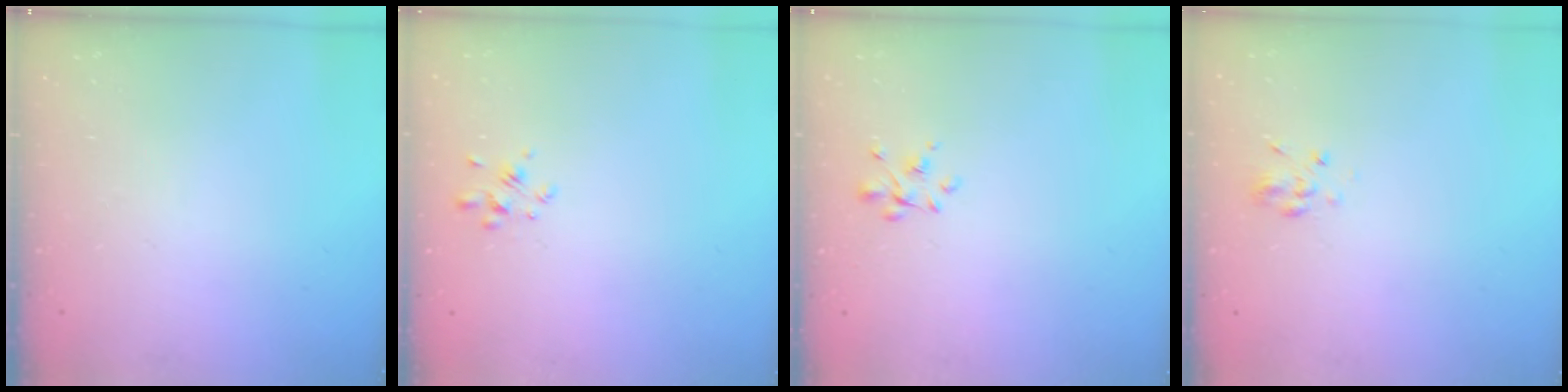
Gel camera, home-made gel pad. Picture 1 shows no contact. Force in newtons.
{"total": 2.1, "press": 2.0, "slide": 0.9}
{"total": 2.2, "press": 2.1, "slide": 0.7}
{"total": 4.1, "press": 3.9, "slide": 1.2}